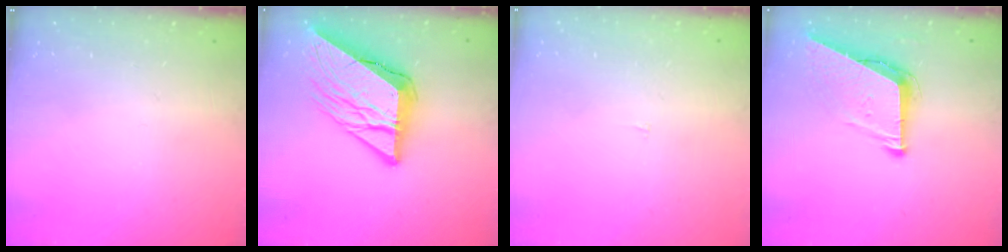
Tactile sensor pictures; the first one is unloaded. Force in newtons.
{"total": 15.9, "press": 15.8, "slide": 1.7}
{"total": 1.8, "press": 1.8, "slide": 0.1}
{"total": 9.0, "press": 8.6, "slide": 2.6}